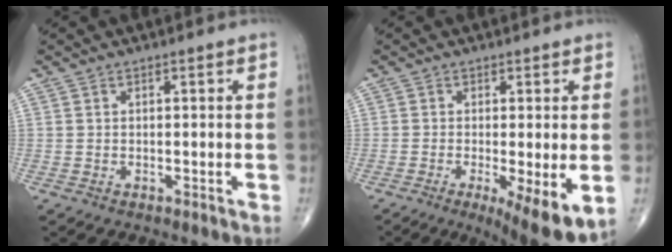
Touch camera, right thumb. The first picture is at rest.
{"total": 10.3, "force": [-3.1, 2.6, 9.4], "torque": [-0.143, -0.024, -0.043]}